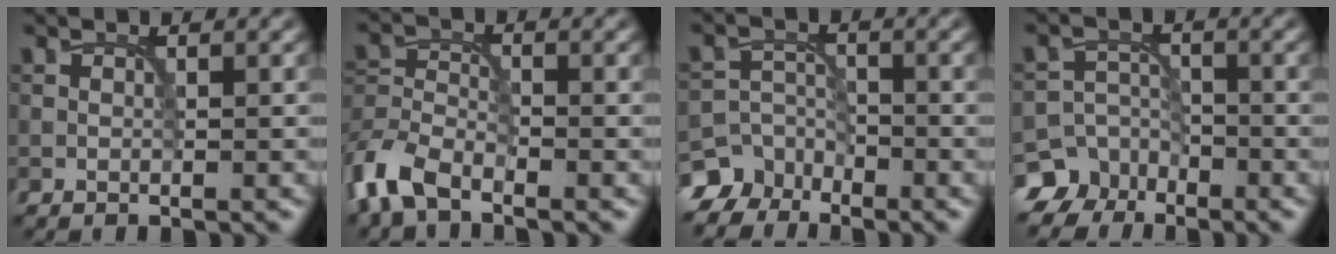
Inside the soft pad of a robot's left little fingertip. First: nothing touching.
{"total": 4.9, "force": [-3.7, 2.0, 2.5], "torque": [-0.060, -0.006, -0.087]}
{"total": 5.9, "force": [-4.7, 3.5, 0.7], "torque": [0.008, -0.005, -0.086]}
{"total": 6.6, "force": [-4.9, 4.3, 0.8], "torque": [0.004, -0.009, -0.092]}